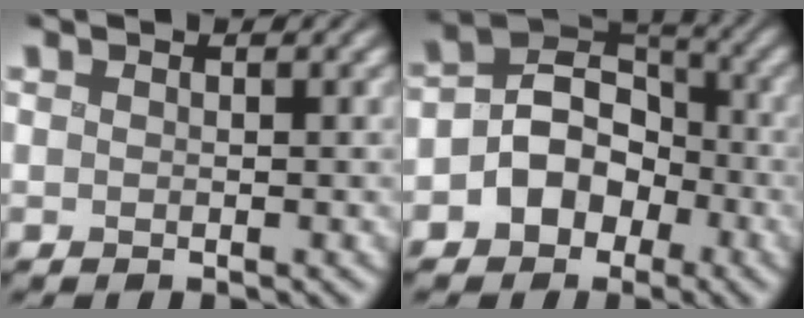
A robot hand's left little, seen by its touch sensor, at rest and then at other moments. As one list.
[{"total": 5.9, "force": [-2.2, 4.8, 2.6], "torque": [-0.020, 0.003, -0.063]}]